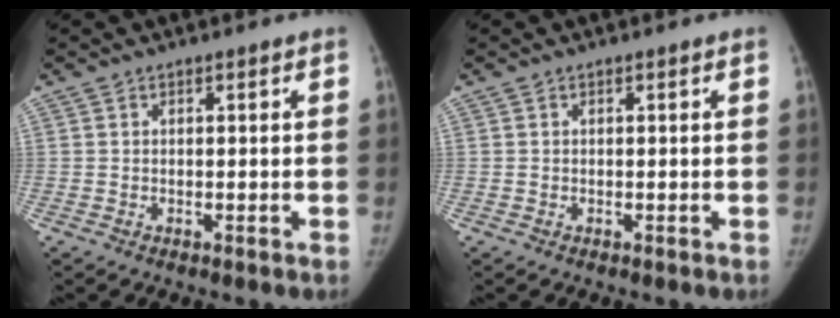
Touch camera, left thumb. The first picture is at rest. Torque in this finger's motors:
{"motor_torque": [-0.12, -0.21, -0.18, 0.70, -0.02]}